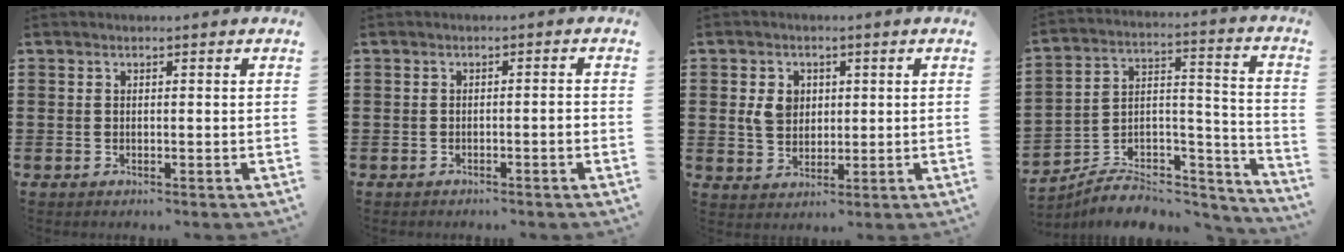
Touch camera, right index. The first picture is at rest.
{"total": 1.4, "force": [-0.9, -0.1, 1.0], "torque": [-0.016, -0.004, -0.018]}
{"total": 4.4, "force": [0.7, 3.3, 2.8], "torque": [-0.073, 0.008, 0.008]}
{"total": 6.5, "force": [-5.4, 3.1, 1.8], "torque": [-0.030, 0.010, -0.102]}